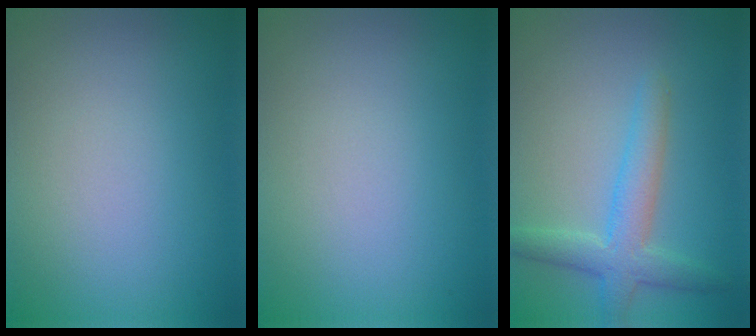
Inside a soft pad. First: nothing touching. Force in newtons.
{"total": 0.0}
{"total": 3.7, "press": 3.7, "slide": 0.1}